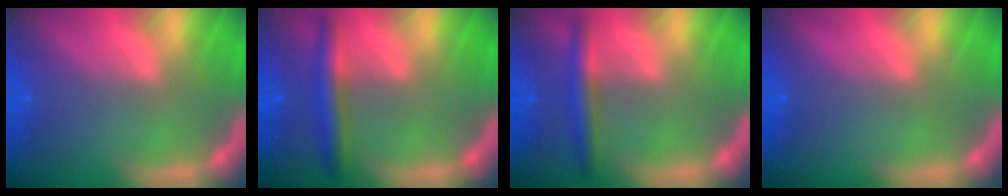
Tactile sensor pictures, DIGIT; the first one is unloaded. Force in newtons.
{"total": 3.5}
{"total": 3.0}
{"total": 0.0}